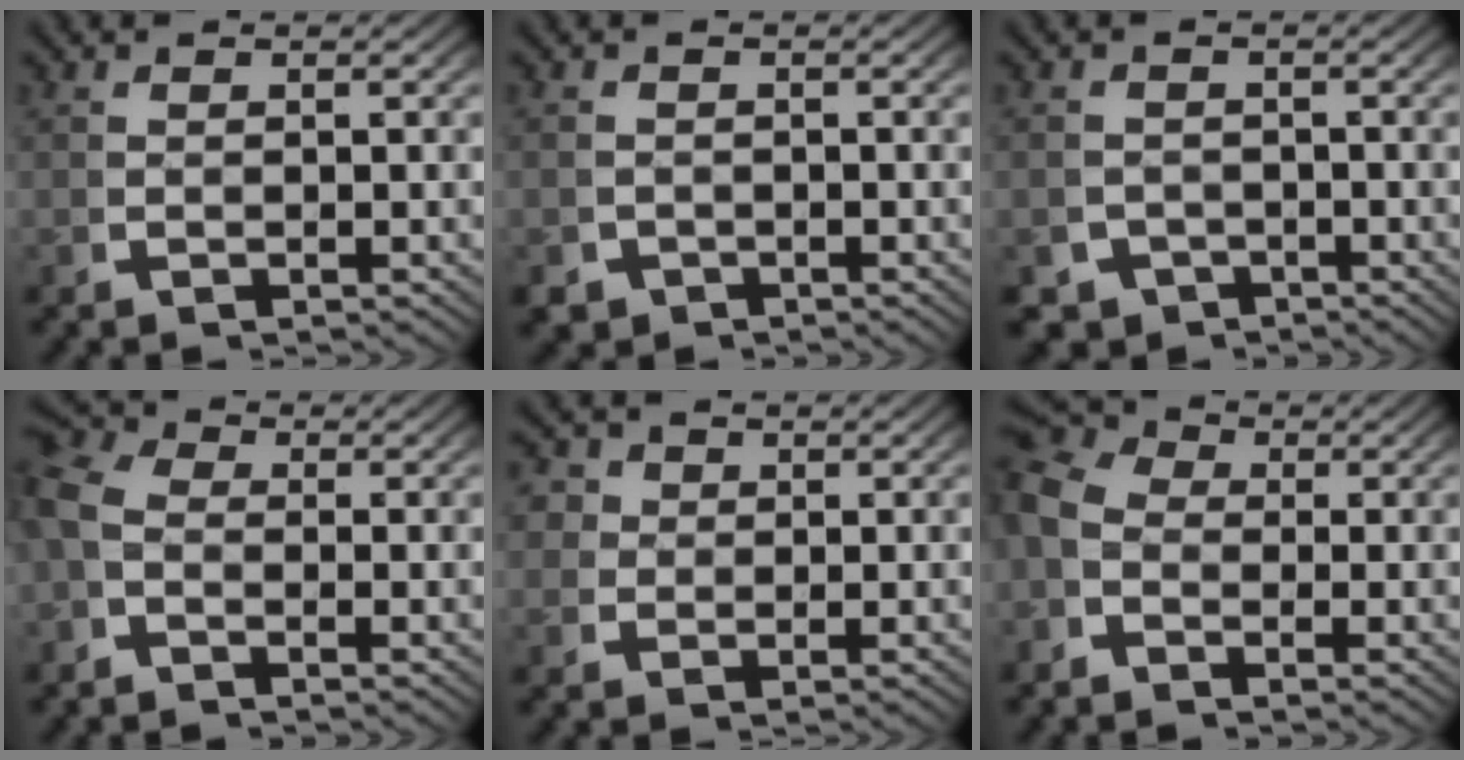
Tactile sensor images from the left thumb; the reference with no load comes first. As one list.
[{"total": 3.0, "force": [-2.4, 1.7, 0.4], "torque": [-0.006, -0.021, -0.036]}, {"total": 4.2, "force": [-3.4, 2.4, 0.6], "torque": [0.004, -0.024, -0.058]}, {"total": 4.3, "force": [-0.2, 3.5, 2.5], "torque": [-0.046, 0.000, -0.021]}, {"total": 3.6, "force": [1.1, 3.2, 1.5], "torque": [-0.034, -0.005, 0.016]}, {"total": 6.7, "force": [1.1, 5.3, 4.0], "torque": [-0.063, 0.011, -0.006]}]